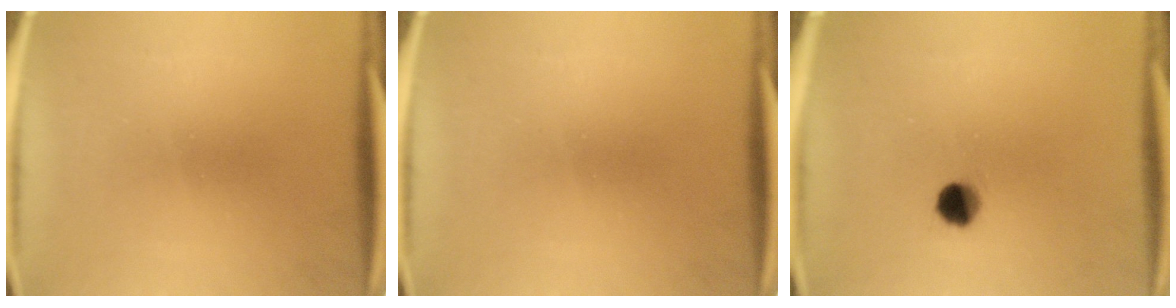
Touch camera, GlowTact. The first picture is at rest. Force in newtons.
{"total": 0.0}
{"total": 4.5}